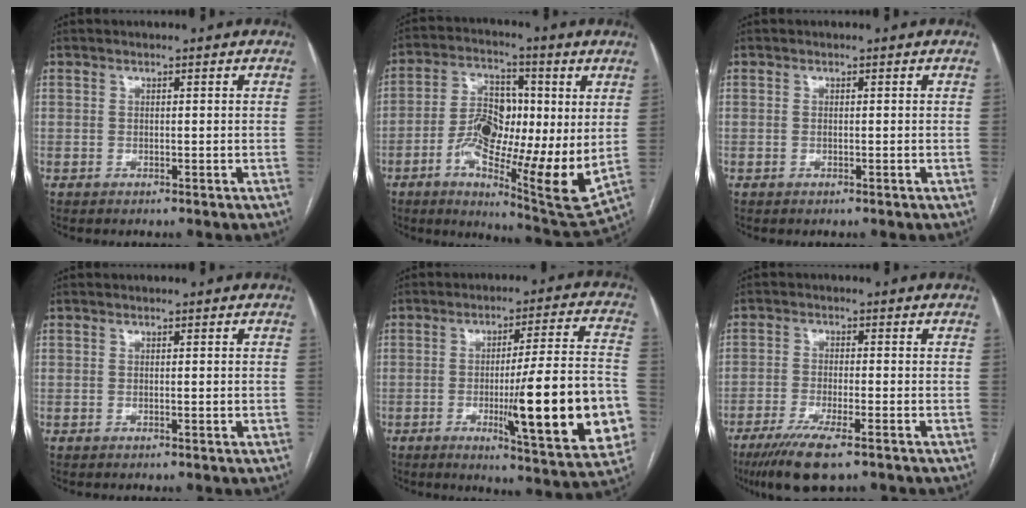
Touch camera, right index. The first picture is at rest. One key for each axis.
{"total": 16.7, "fx": -1.2, "fy": 5.9, "fz": 15.6, "tx": -0.269, "ty": 0.001, "tz": -0.017}
{"total": 0.0}
{"total": 0.7, "fx": -0.1, "fy": 0.1, "fz": 0.6, "tx": -0.009, "ty": 0.004, "tz": 0.003}
{"total": 20.1, "fx": -4.5, "fy": 1.6, "fz": 19.5, "tx": -0.236, "ty": -0.004, "tz": -0.054}
{"total": 8.6, "fx": -5.8, "fy": 1.1, "fz": 6.2, "tx": -0.109, "ty": -0.020, "tz": -0.094}